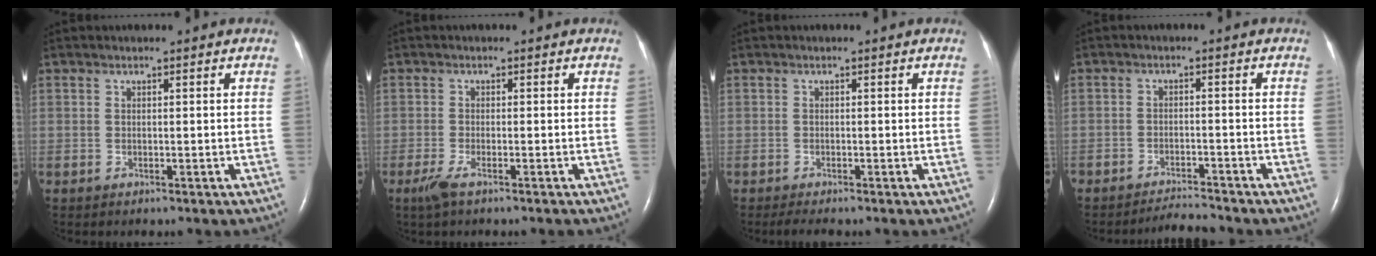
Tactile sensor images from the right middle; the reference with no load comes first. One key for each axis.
{"total": 2.6, "fx": -1.7, "fy": 0.2, "fz": 1.9, "tx": -0.049, "ty": -0.008, "tz": -0.039}
{"total": 1.8, "fx": -1.5, "fy": 0.2, "fz": 1.0, "tx": -0.022, "ty": -0.007, "tz": -0.023}
{"total": 3.2, "fx": -3.1, "fy": -0.5, "fz": 0.0, "tx": -0.006, "ty": -0.017, "tz": -0.051}